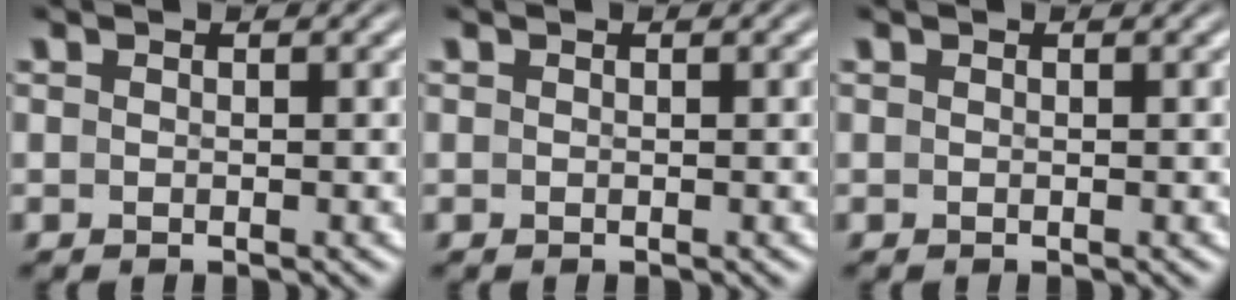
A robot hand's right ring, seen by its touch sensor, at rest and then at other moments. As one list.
[{"total": 0.0}, {"total": 0.0}]